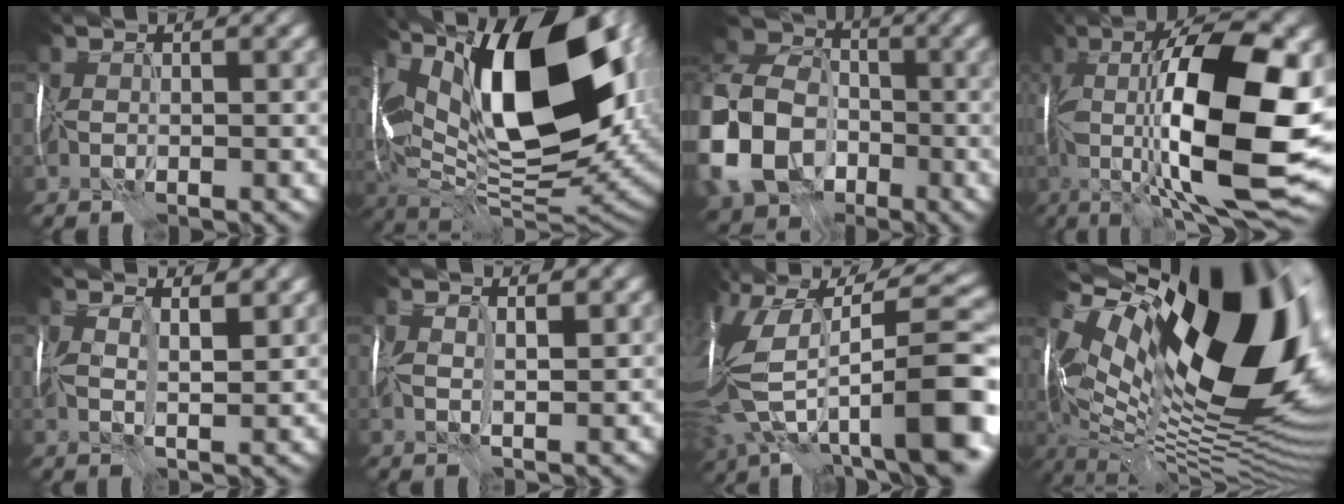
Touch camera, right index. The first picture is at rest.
{"total": 19.2, "force": [5.3, 8.0, 16.6], "torque": [-0.272, 0.021, 0.084]}
{"total": 12.9, "force": [-4.1, 9.7, 7.5], "torque": [-0.185, -0.017, -0.094]}
{"total": 17.0, "force": [0.5, 4.9, 16.2], "torque": [-0.261, 0.009, 0.013]}
{"total": 4.5, "force": [2.8, 1.4, 3.2], "torque": [-0.050, 0.010, 0.034]}
{"total": 3.2, "force": [2.0, 0.9, 2.3], "torque": [-0.035, 0.009, 0.021]}
{"total": 15.3, "force": [-0.6, 7.6, 13.2], "torque": [-0.257, 0.012, 0.009]}
{"total": 20.1, "force": [4.0, 9.9, 17.1], "torque": [-0.313, 0.013, 0.068]}